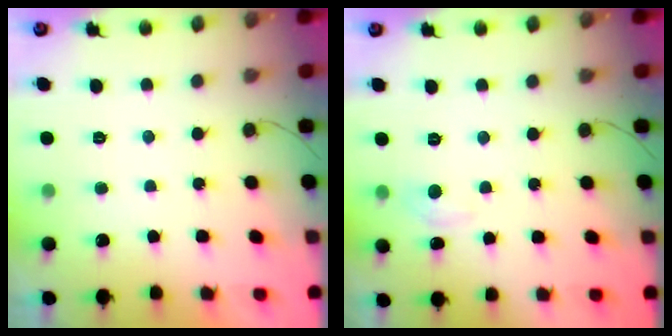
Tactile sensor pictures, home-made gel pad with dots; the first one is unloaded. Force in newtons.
{"total": 3.1, "press": 3.0, "slide": 0.4}